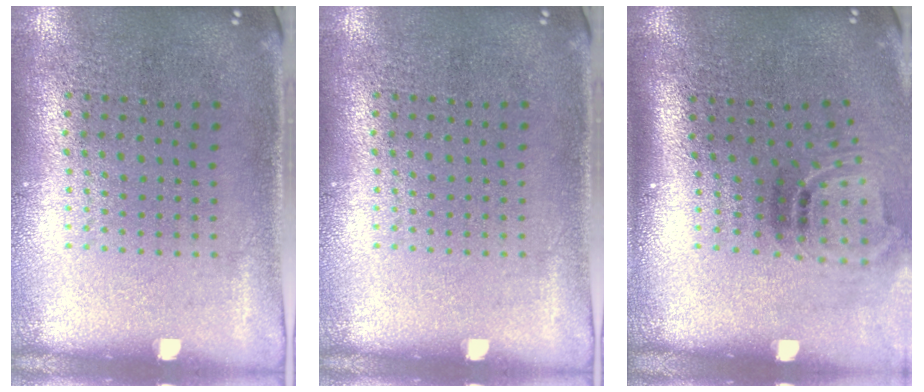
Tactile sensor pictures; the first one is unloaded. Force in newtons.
{"total": 0.0}
{"total": 1.9, "press": 1.1, "slide": 1.5}